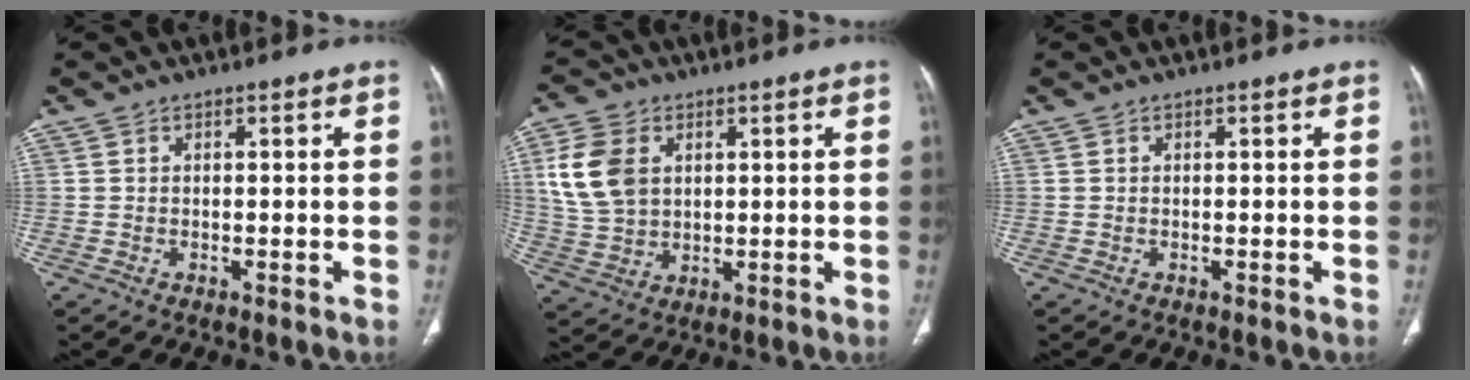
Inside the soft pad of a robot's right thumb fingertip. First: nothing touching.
{"total": 11.5, "force": [3.1, 8.3, 7.4], "torque": [-0.143, -0.004, 0.067]}
{"total": 0.0}